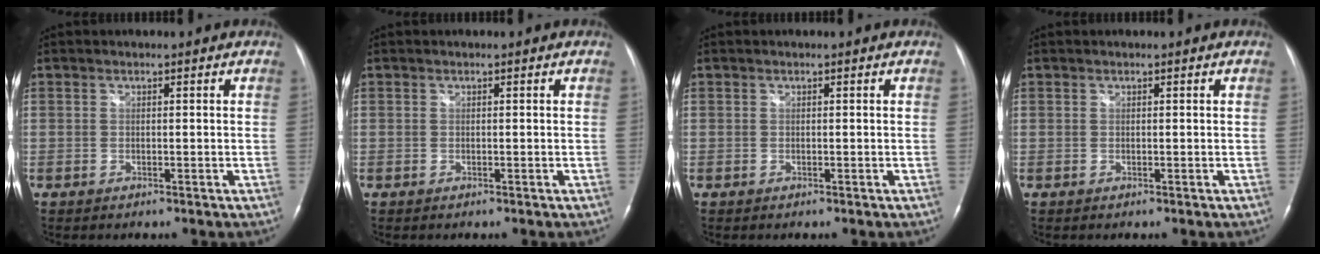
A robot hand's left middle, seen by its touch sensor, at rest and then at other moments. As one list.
[{"total": 0.0}, {"total": 0.0}, {"total": 0.0}]